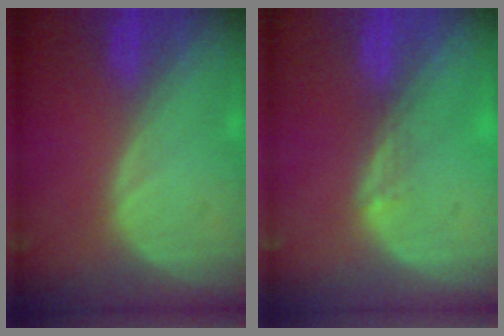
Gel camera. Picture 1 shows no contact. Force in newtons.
{"total": 1.5, "press": 1.0, "slide": 1.0}